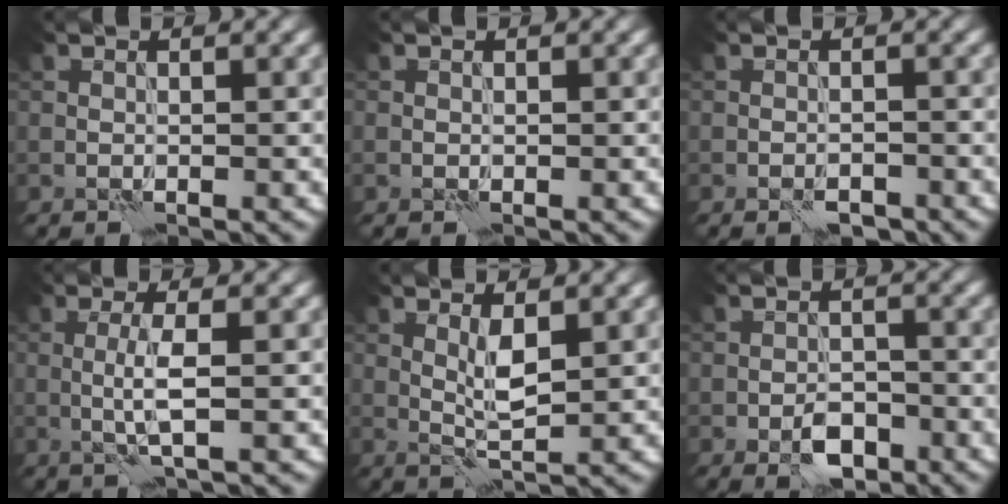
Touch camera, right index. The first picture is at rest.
{"total": 0.0}
{"total": 2.0, "force": [-1.5, 0.7, 1.0], "torque": [-0.020, 0.002, -0.025]}
{"total": 2.5, "force": [0.2, 0.2, 2.4], "torque": [-0.051, -0.002, 0.001]}
{"total": 2.4, "force": [1.0, 0.5, 2.1], "torque": [-0.046, -0.004, 0.018]}
{"total": 3.2, "force": [-1.8, 1.8, 1.9], "torque": [-0.026, 0.000, -0.032]}